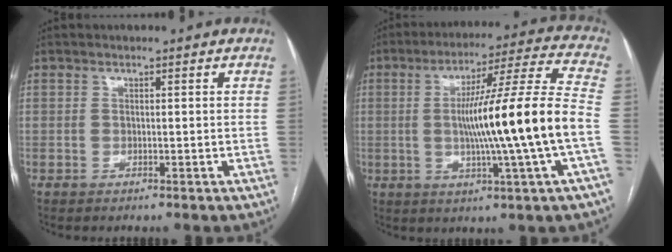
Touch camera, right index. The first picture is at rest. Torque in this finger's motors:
{"motor_torque": [1.59, 0.55, 0.48, 0.21]}